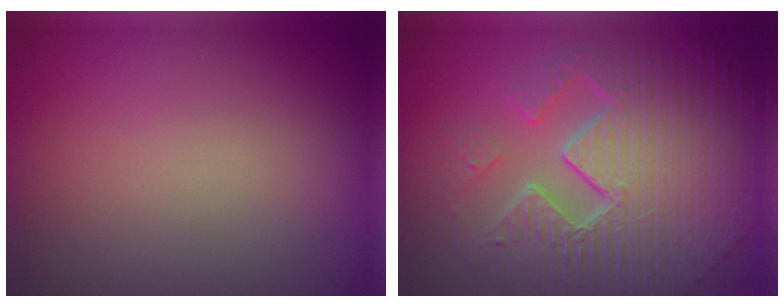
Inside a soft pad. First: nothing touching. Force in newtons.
{"total": 10.9, "press": 7.1, "slide": 8.4}